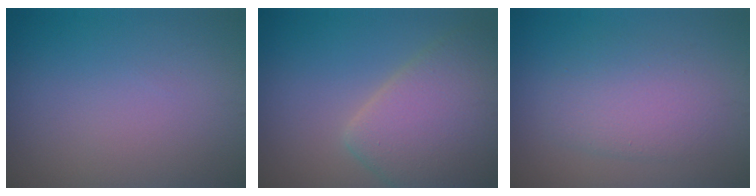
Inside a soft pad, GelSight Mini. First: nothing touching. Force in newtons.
{"total": 6.9, "press": 6.9, "slide": 0.3}
{"total": 3.6, "press": 3.6, "slide": 0.3}